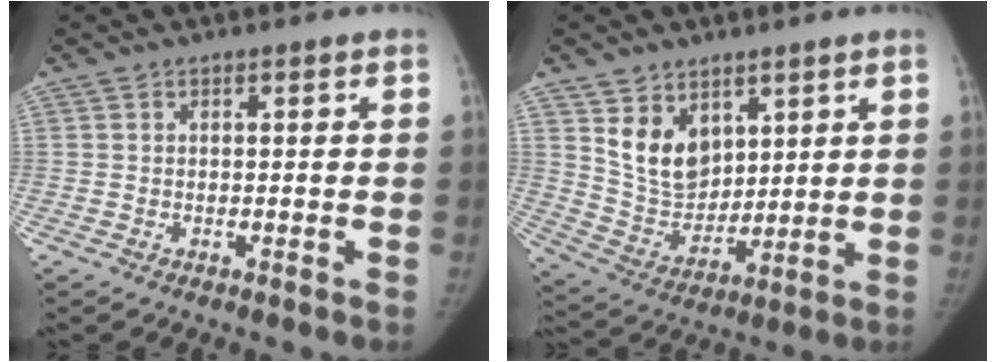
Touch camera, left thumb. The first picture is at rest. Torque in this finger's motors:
{"motor_torque": [0.05, 0.30, 0.03, -0.12, 0.04]}